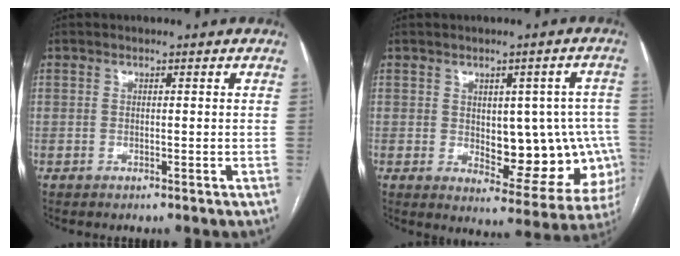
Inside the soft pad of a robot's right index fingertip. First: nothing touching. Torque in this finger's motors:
{"motor_torque": [0.50, -0.01, 0.25, 0.03]}